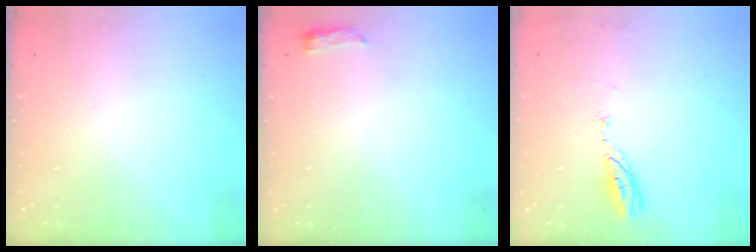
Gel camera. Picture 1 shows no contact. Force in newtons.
{"total": 3.7, "press": 3.5, "slide": 1.3}
{"total": 3.8, "press": 3.8, "slide": 0.3}